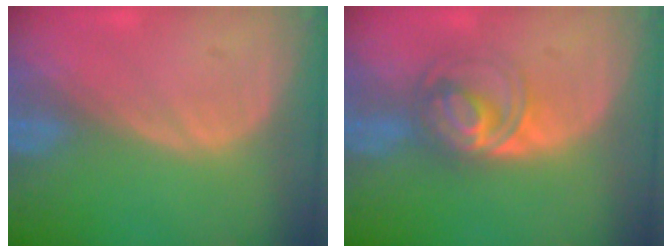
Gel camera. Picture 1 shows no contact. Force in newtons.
{"total": 6.4, "press": 5.8, "slide": 2.8}